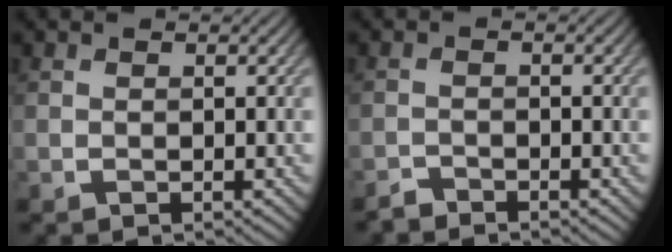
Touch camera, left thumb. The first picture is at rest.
{"total": 1.5, "force": [-1.5, 0.0, 0.1], "torque": [0.002, 0.002, -0.034]}